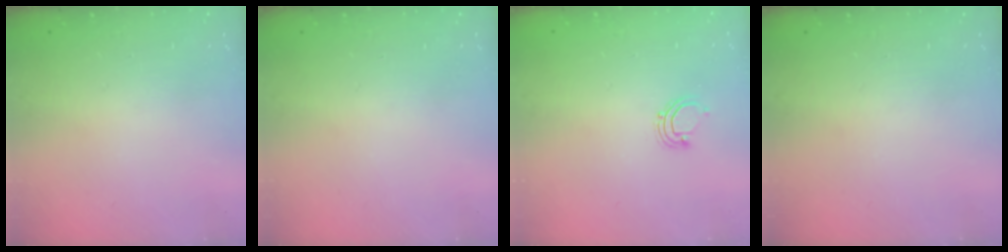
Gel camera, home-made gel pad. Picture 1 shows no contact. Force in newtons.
{"total": 0.0}
{"total": 3.4, "press": 3.3, "slide": 0.8}
{"total": 0.0}